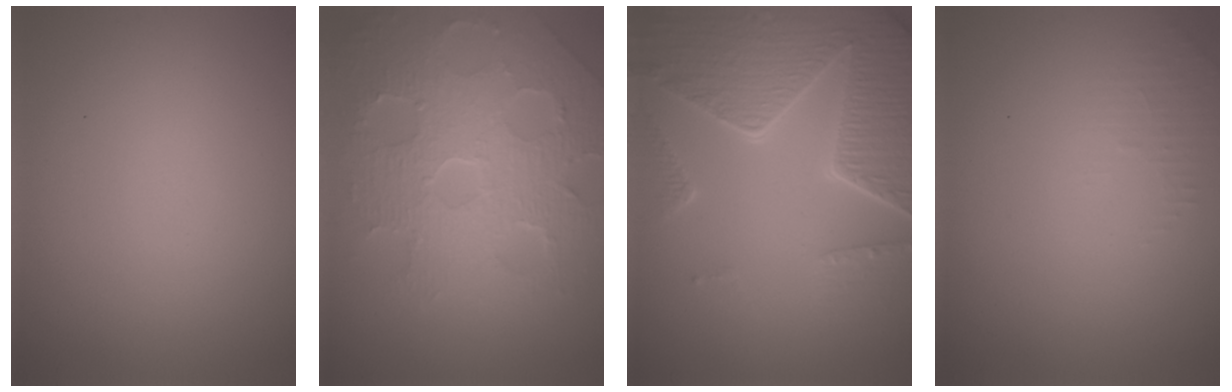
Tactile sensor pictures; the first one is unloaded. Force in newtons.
{"total": 8.3, "press": 5.7, "slide": 6.0}
{"total": 8.4, "press": 6.1, "slide": 5.8}
{"total": 1.3, "press": 1.2, "slide": 0.3}